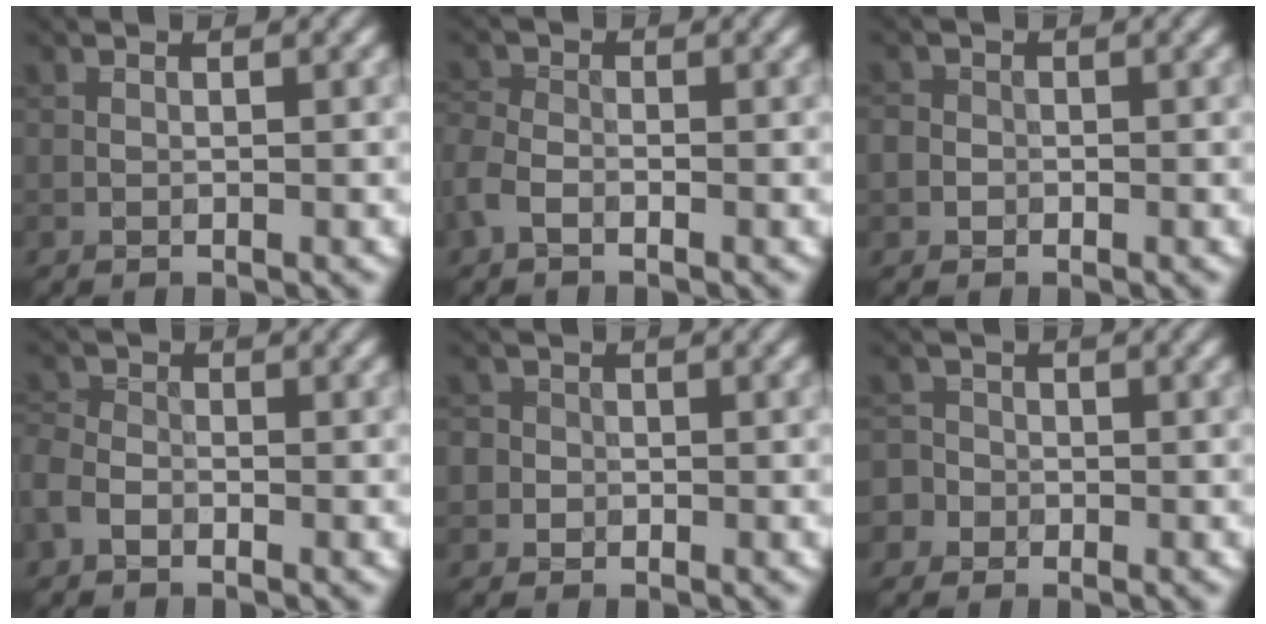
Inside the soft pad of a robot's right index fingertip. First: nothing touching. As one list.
[{"total": 2.4, "force": [-1.4, 1.5, 1.3], "torque": [-0.033, 0.000, -0.040]}, {"total": 2.1, "force": [-0.5, 2.0, 0.6], "torque": [0.003, 0.011, -0.022]}, {"total": 2.2, "force": [-1.4, 1.4, 1.0], "torque": [-0.023, 0.001, -0.040]}, {"total": 3.0, "force": [-0.2, 2.9, 0.7], "torque": [0.011, 0.018, -0.032]}, {"total": 3.6, "force": [-1.5, 3.2, 0.7], "torque": [0.010, 0.009, -0.049]}]